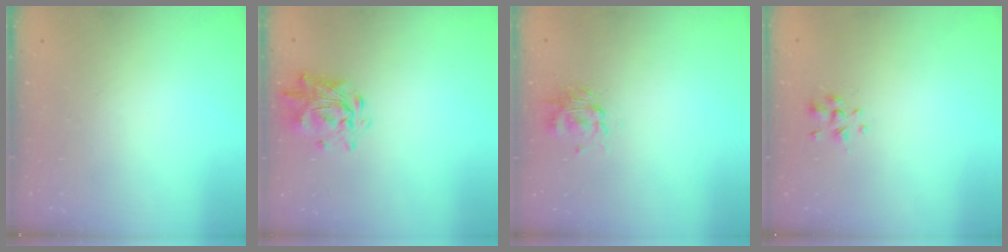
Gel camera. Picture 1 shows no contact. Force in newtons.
{"total": 1.5, "press": 1.5, "slide": 0.4}
{"total": 2.8, "press": 2.7, "slide": 0.7}
{"total": 1.3, "press": 1.1, "slide": 0.5}